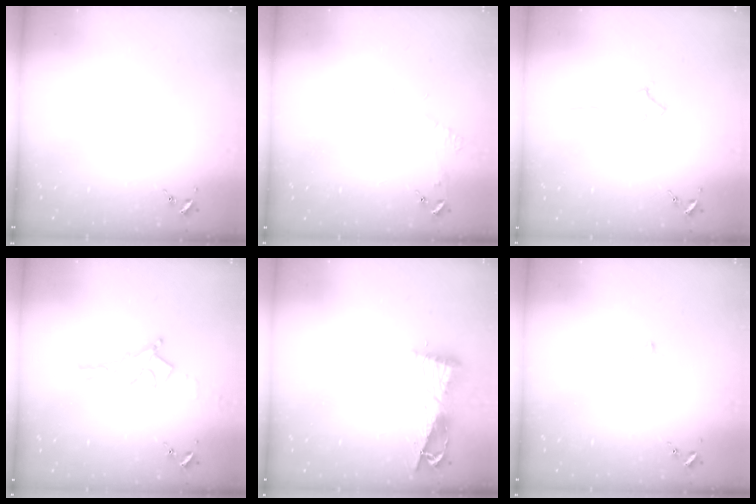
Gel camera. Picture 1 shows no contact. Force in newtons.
{"total": 4.9, "press": 4.9, "slide": 0.6}
{"total": 2.8, "press": 2.7, "slide": 0.4}
{"total": 12.9, "press": 12.8, "slide": 1.0}
{"total": 8.8, "press": 8.8, "slide": 1.0}
{"total": 2.9, "press": 2.9, "slide": 0.3}